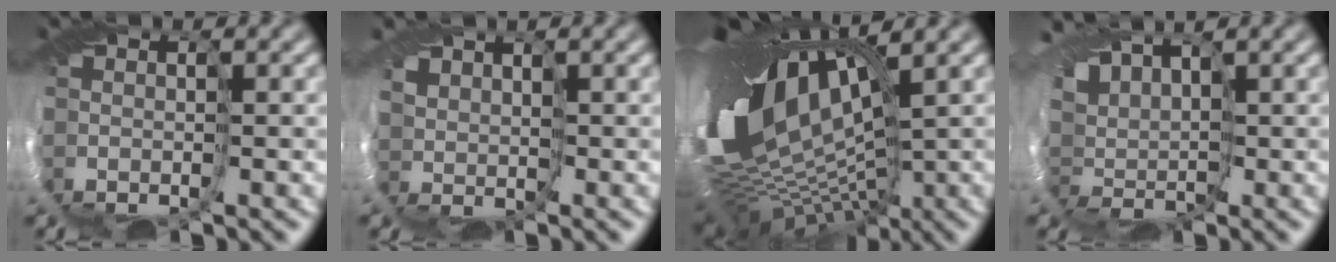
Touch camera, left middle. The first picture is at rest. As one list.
[{"total": 1.4, "force": [1.3, 0.6, -0.2], "torque": [-0.002, -0.002, 0.021]}, {"total": 17.7, "force": [2.2, 9.5, 14.8], "torque": [-0.270, -0.019, 0.050]}, {"total": 5.1, "force": [3.1, 2.4, 3.2], "torque": [-0.071, 0.003, 0.051]}]